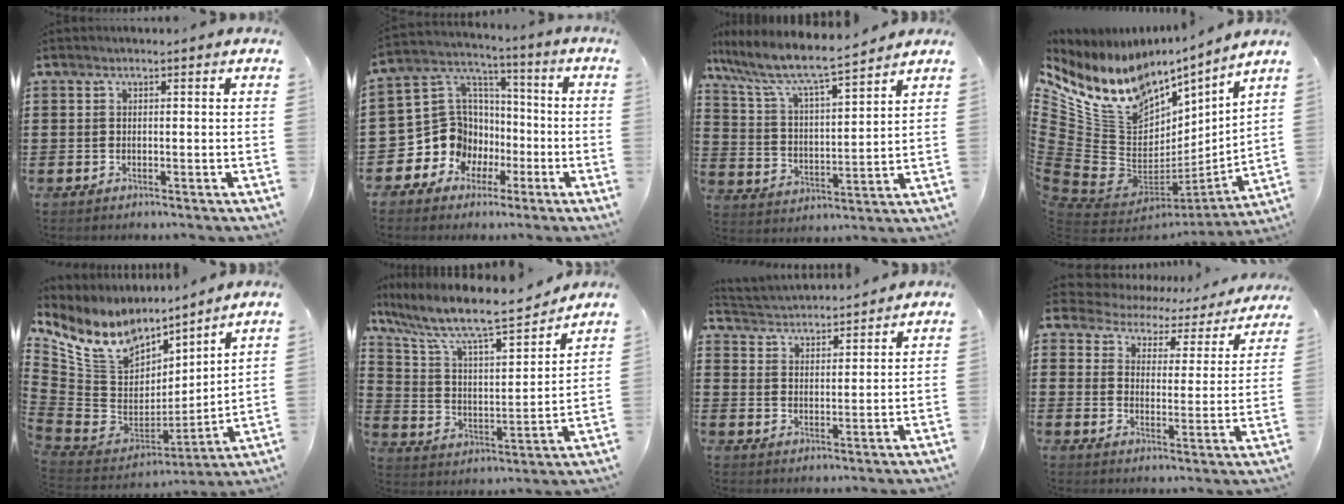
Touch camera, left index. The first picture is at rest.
{"total": 10.4, "force": [-2.7, 9.7, 2.6], "torque": [-0.112, -0.008, -0.046]}
{"total": 7.3, "force": [6.3, 1.0, 3.6], "torque": [-0.099, -0.037, 0.103]}
{"total": 14.1, "force": [7.1, 9.4, 7.7], "torque": [-0.191, -0.072, 0.116]}
{"total": 10.6, "force": [6.6, 6.6, 4.9], "torque": [-0.148, -0.043, 0.122]}
{"total": 9.8, "force": [8.1, 1.5, 5.2], "torque": [-0.137, -0.054, 0.134]}
{"total": 3.3, "force": [3.2, 0.3, -0.5], "torque": [-0.008, -0.019, 0.055]}
{"total": 3.5, "force": [3.3, 1.1, 0.1], "torque": [-0.029, -0.026, 0.048]}